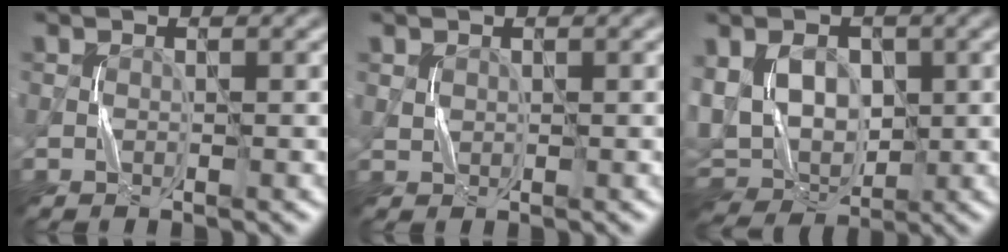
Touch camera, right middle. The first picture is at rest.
{"total": 0.7, "force": [0.4, 0.6, 0.1], "torque": [0.002, 0.002, 0.009]}
{"total": 6.4, "force": [0.6, 5.0, 4.1], "torque": [-0.076, -0.009, 0.015]}